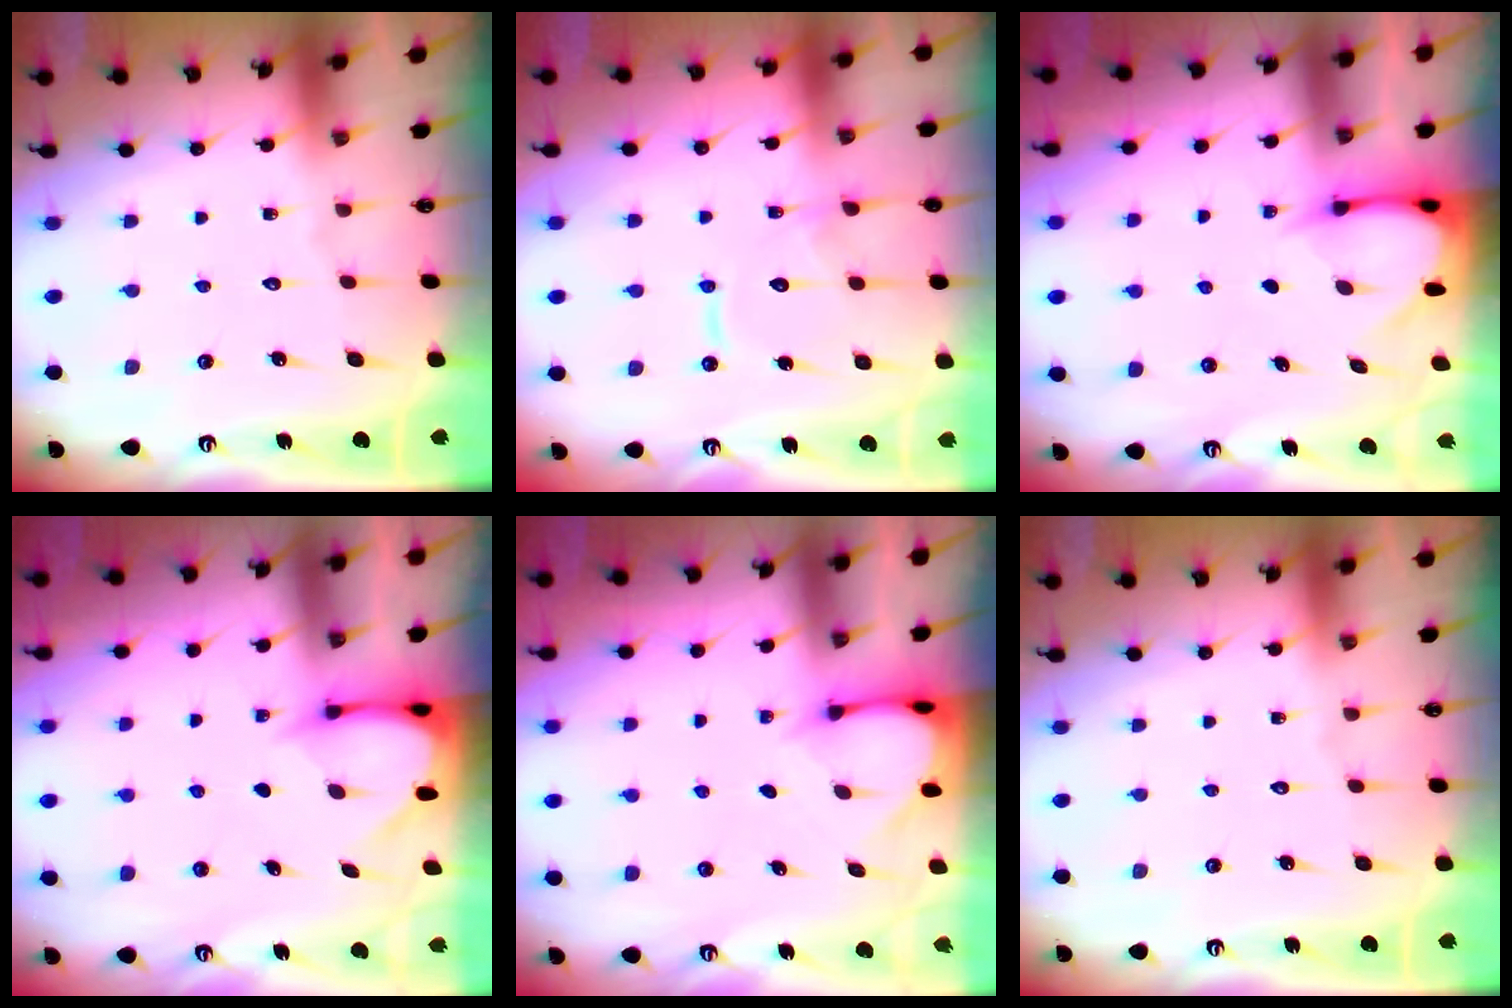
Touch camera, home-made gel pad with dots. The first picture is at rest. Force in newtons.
{"total": 12.0, "press": 11.9, "slide": 1.3}
{"total": 3.6, "press": 3.5, "slide": 0.3}
{"total": 3.4, "press": 3.4, "slide": 0.3}
{"total": 3.1, "press": 3.1, "slide": 0.2}
{"total": 0.0}